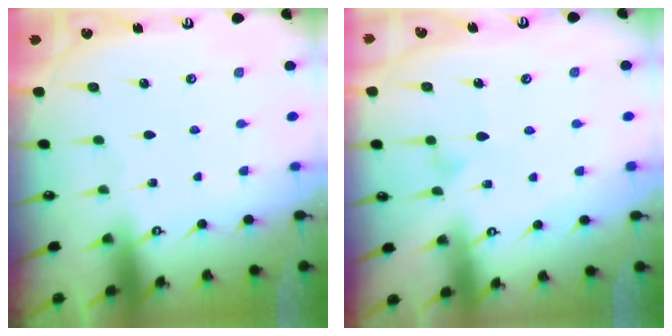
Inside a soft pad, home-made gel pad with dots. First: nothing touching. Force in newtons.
{"total": 7.7, "press": 7.7, "slide": 0.5}